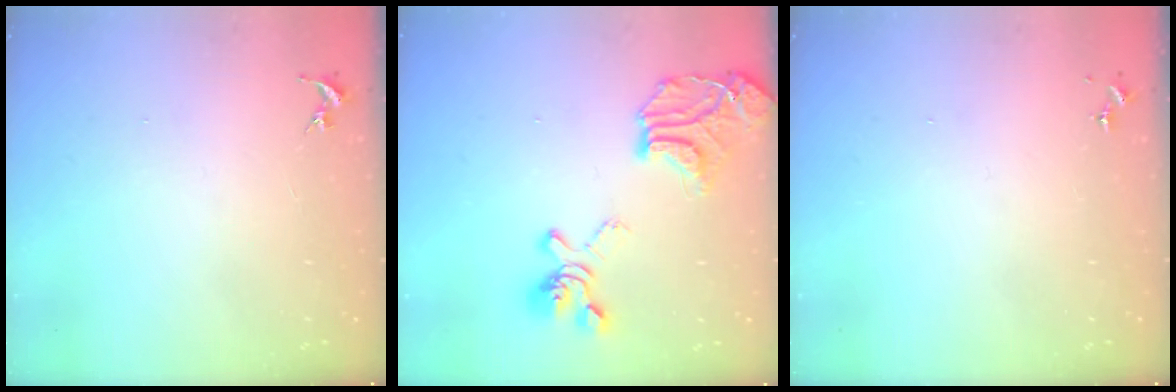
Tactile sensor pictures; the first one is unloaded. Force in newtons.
{"total": 20.9, "press": 20.8, "slide": 2.0}
{"total": 0.0}